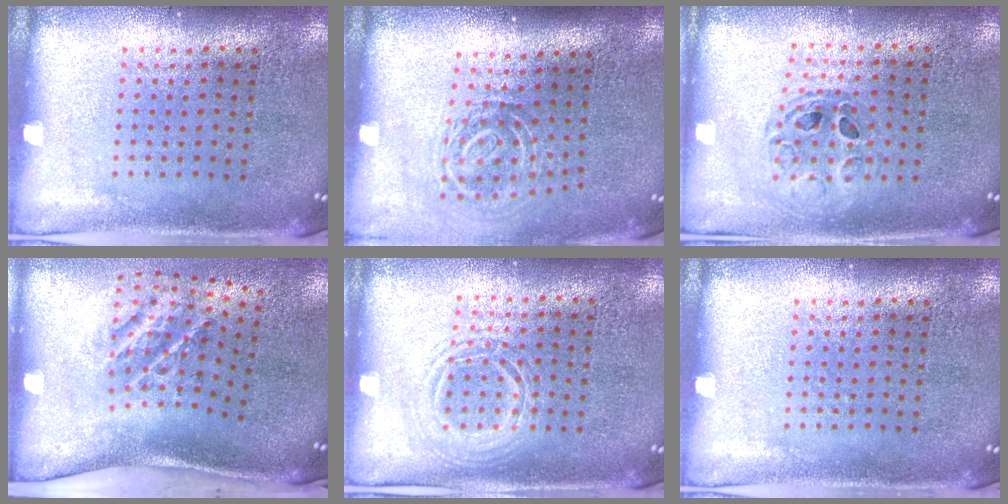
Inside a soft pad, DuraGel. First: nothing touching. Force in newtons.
{"total": 1.8, "press": 1.2, "slide": 1.4}
{"total": 0.8, "press": 0.7, "slide": 0.2}
{"total": 2.1, "press": 1.3, "slide": 1.7}
{"total": 1.2, "press": 1.1, "slide": 0.3}
{"total": 0.0}